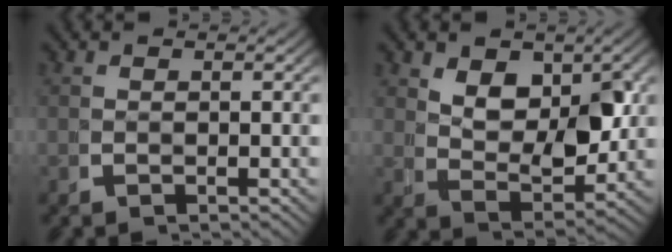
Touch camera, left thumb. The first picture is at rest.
{"total": 5.5, "force": [1.7, 3.1, 4.2], "torque": [-0.083, -0.019, 0.040]}